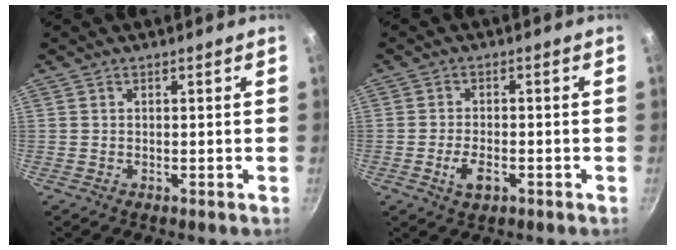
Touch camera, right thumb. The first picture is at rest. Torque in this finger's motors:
{"motor_torque": [-0.66, 0.08, 0.04, -0.13, 0.12]}